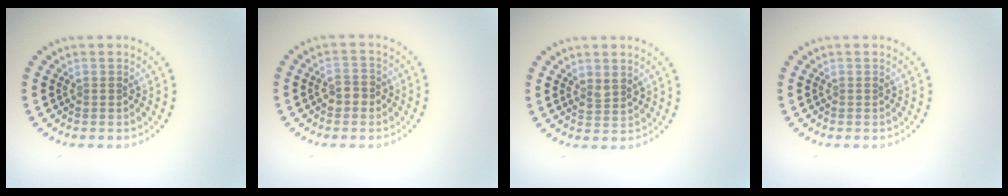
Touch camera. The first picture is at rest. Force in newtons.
{"total": 1.6, "press": 1.6, "slide": 0.4}
{"total": 1.4, "press": 1.2, "slide": 0.6}
{"total": 0.0}